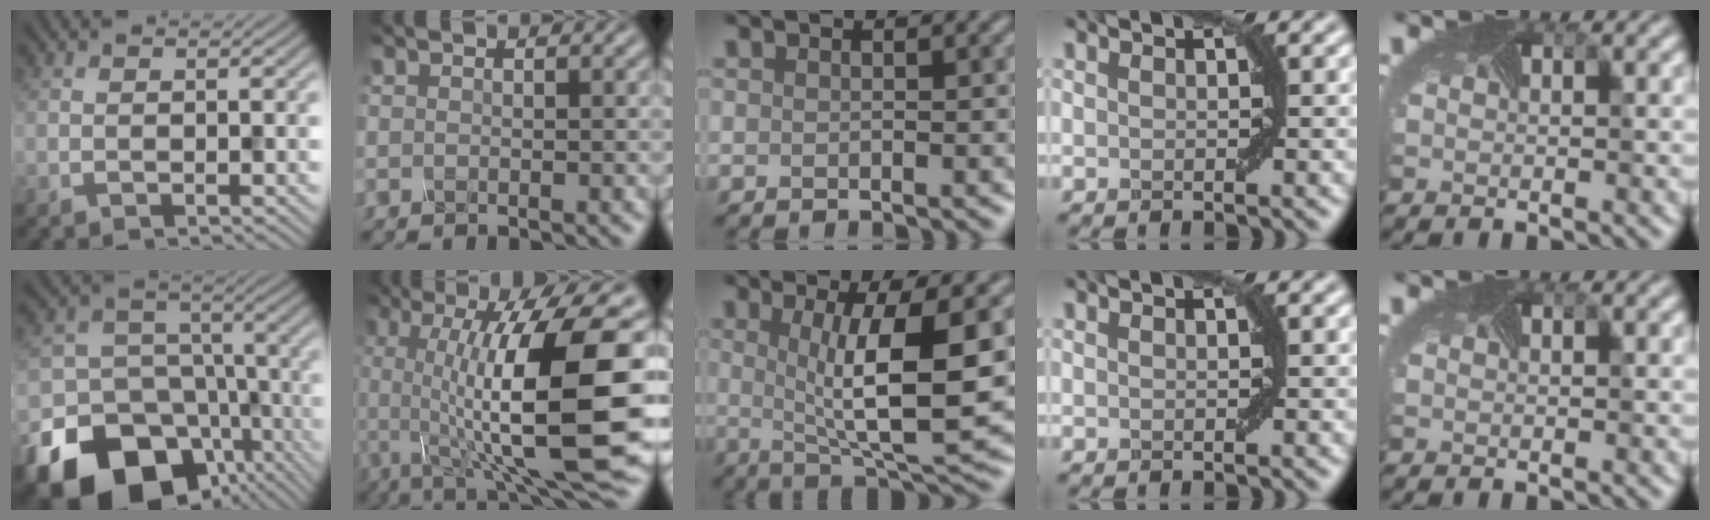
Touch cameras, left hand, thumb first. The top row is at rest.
{"thumb": {"total": 23.6, "force": [-12.9, 17.9, 8.3], "torque": [-0.156, -0.088, -0.205]}, "index": {"total": 15.2, "force": [-0.4, 3.9, 14.7], "torque": [-0.214, -0.001, -0.007]}, "middle": {"total": 8.7, "force": [1.0, 2.0, 8.4], "torque": [-0.132, -0.012, 0.023]}}